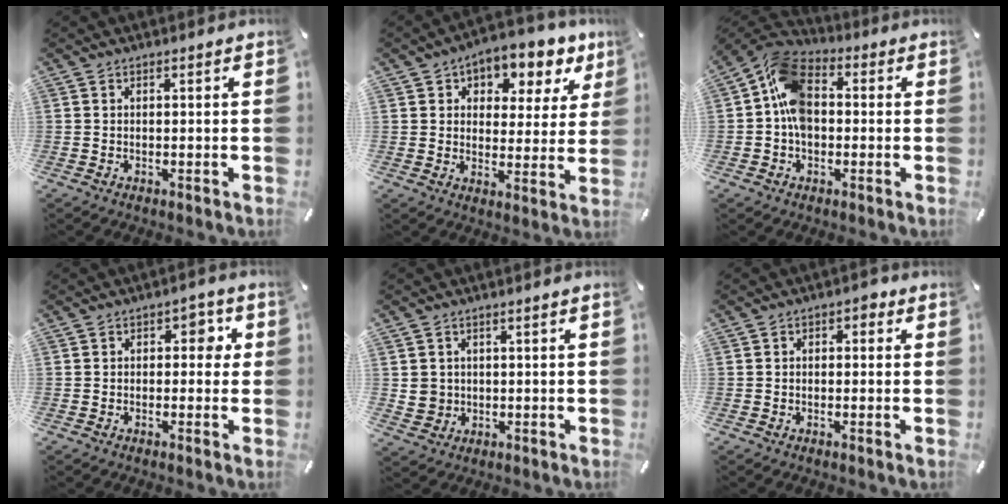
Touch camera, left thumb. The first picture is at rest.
{"total": 7.5, "force": [4.7, 5.4, 2.2], "torque": [-0.028, -0.038, 0.078]}
{"total": 11.6, "force": [-0.1, 8.4, 8.0], "torque": [-0.172, 0.017, 0.000]}
{"total": 3.9, "force": [0.1, 2.6, 2.8], "torque": [-0.027, 0.001, -0.012]}
{"total": 4.2, "force": [0.6, 4.2, 0.5], "torque": [-0.002, 0.002, 0.011]}
{"total": 1.9, "force": [-0.5, 1.4, 1.1], "torque": [-0.015, 0.009, -0.015]}